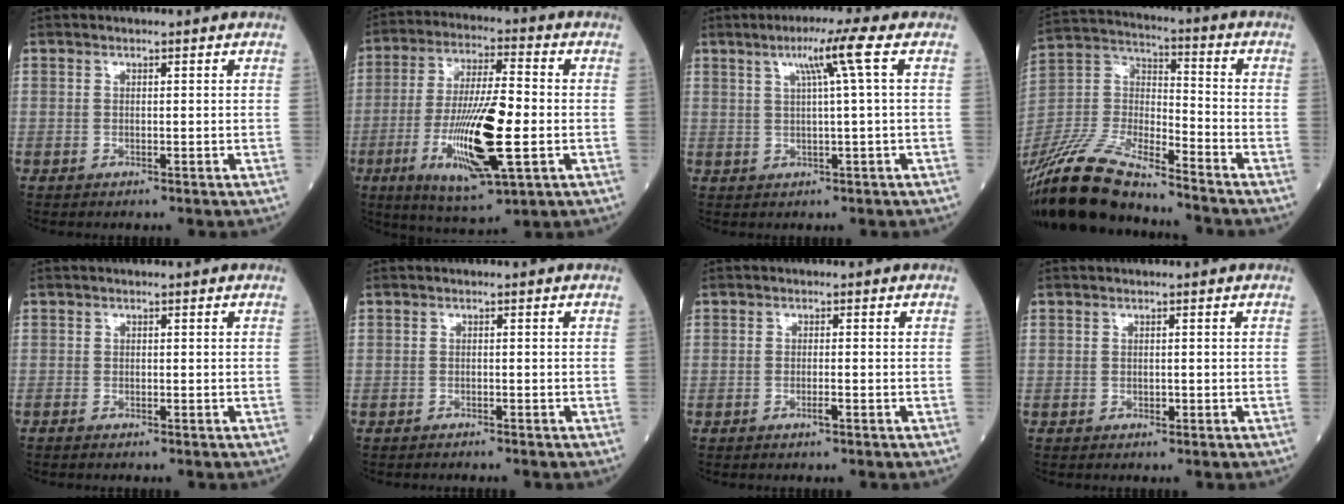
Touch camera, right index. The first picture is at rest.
{"total": 16.9, "force": [-4.1, 3.2, 16.1], "torque": [-0.319, -0.017, -0.066]}
{"total": 6.0, "force": [2.1, -1.1, 5.5], "torque": [-0.101, 0.006, 0.038]}
{"total": 20.5, "force": [-17.4, 4.2, 10.0], "torque": [-0.244, -0.016, -0.333]}
{"total": 1.2, "force": [-0.8, 0.6, 0.7], "torque": [-0.025, -0.004, -0.011]}
{"total": 2.4, "force": [-2.0, 0.7, 0.9], "torque": [-0.023, -0.006, -0.024]}
{"total": 1.6, "force": [-0.8, 0.3, 1.3], "torque": [-0.029, -0.001, -0.013]}
{"total": 0.8, "force": [-0.2, 0.6, 0.6], "torque": [-0.017, 0.001, -0.001]}